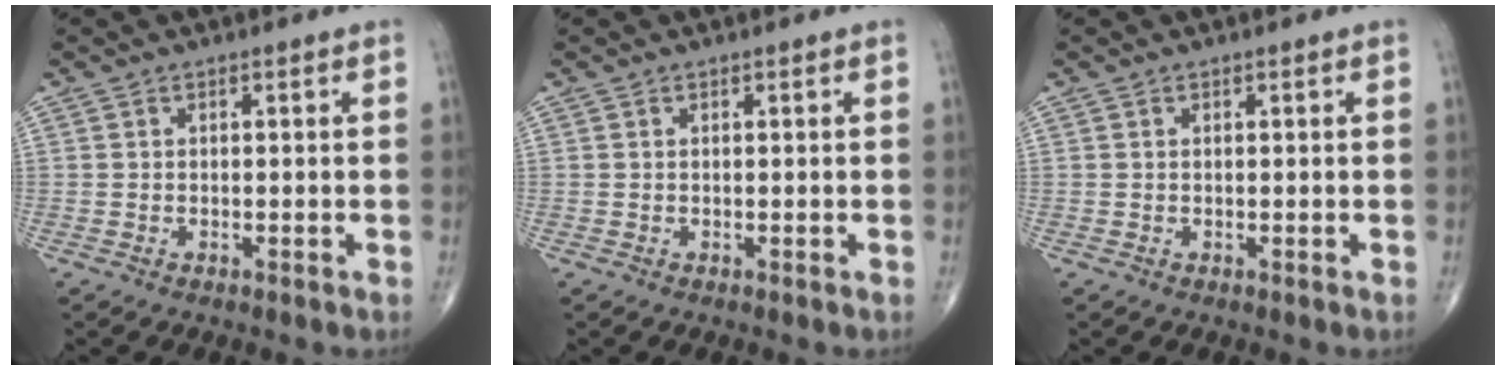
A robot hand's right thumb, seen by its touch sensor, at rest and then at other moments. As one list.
[{"total": 0.0}, {"total": 0.0}]